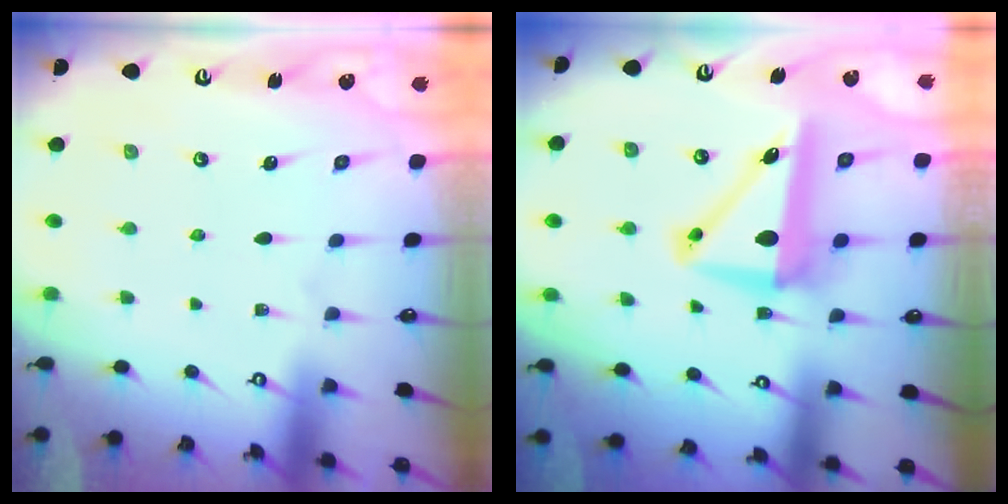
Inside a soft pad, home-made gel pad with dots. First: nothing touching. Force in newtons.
{"total": 9.6, "press": 9.1, "slide": 3.2}